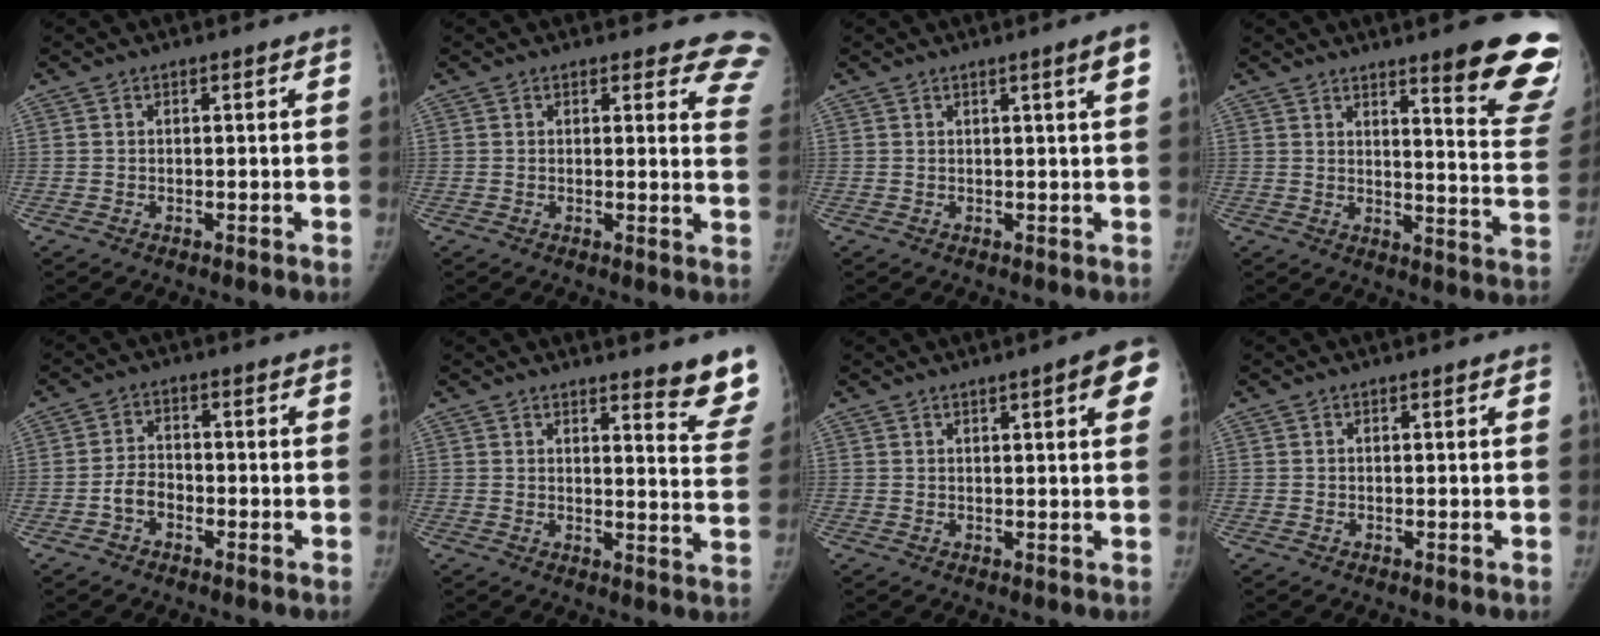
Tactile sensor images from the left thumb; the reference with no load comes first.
{"total": 9.7, "force": [8.9, 3.6, 1.2], "torque": [0.046, -0.063, 0.053]}
{"total": 2.6, "force": [1.1, -0.4, 2.3], "torque": [-0.036, -0.005, 0.018]}
{"total": 17.0, "force": [11.7, 2.9, 12.0], "torque": [-0.114, -0.086, 0.141]}
{"total": 4.1, "force": [-2.0, 2.9, 2.1], "torque": [-0.027, 0.021, -0.041]}
{"total": 10.0, "force": [9.1, 1.6, 3.9], "torque": [-0.012, -0.079, 0.088]}
{"total": 6.3, "force": [2.5, 1.5, 5.5], "torque": [-0.049, -0.002, 0.025]}
{"total": 0.0}